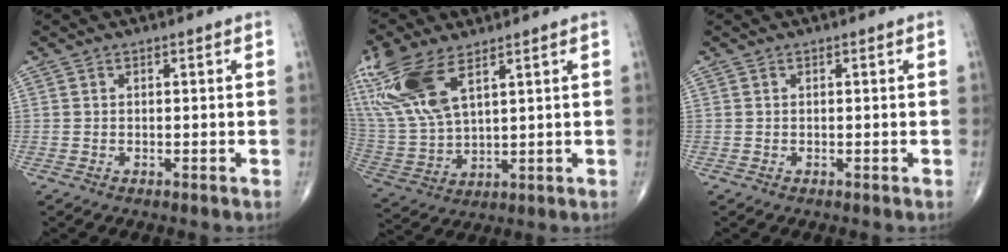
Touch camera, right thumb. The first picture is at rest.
{"total": 16.3, "force": [8.7, 7.0, 11.9], "torque": [-0.275, -0.019, 0.183]}
{"total": 0.0}